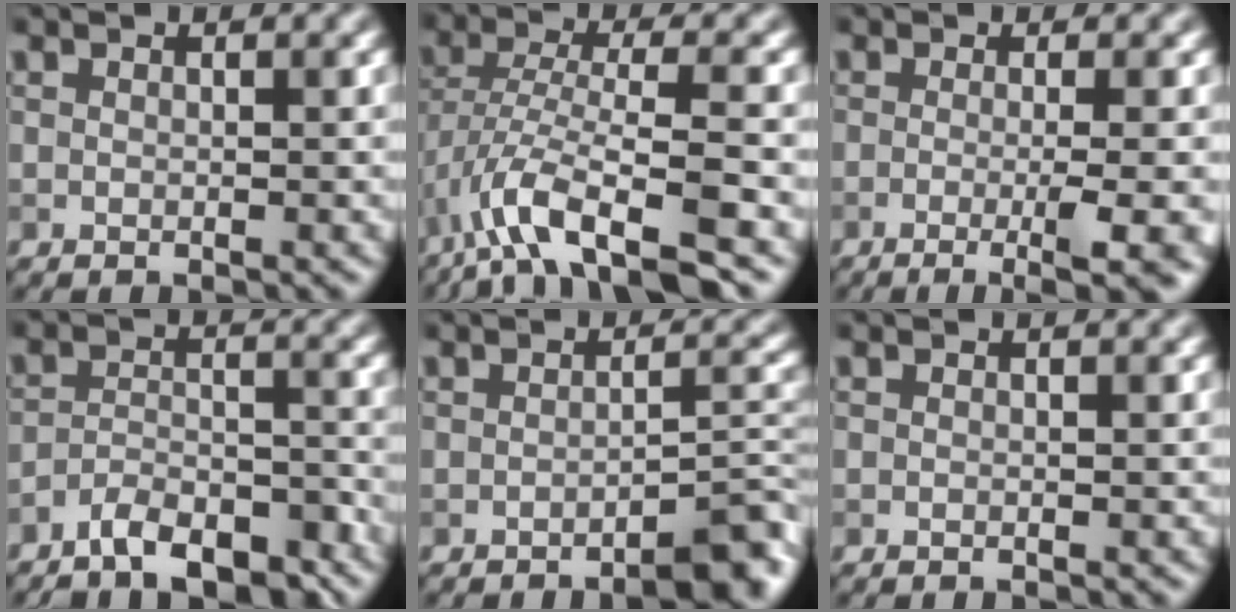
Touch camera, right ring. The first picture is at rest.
{"total": 7.4, "force": [-4.2, 2.2, 5.6], "torque": [-0.108, 0.000, -0.083]}
{"total": 6.1, "force": [-1.1, 1.8, 5.7], "torque": [-0.065, -0.010, -0.018]}
{"total": 5.6, "force": [-4.5, 1.9, 2.8], "torque": [-0.043, -0.001, -0.079]}
{"total": 3.6, "force": [-2.5, 0.7, 2.6], "torque": [-0.027, 0.014, -0.040]}
{"total": 0.0}